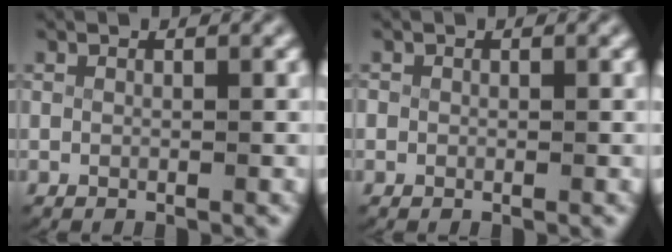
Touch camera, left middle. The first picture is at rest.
{"total": 0.7, "force": [0.0, 0.7, 0.2], "torque": [-0.012, -0.006, 0.002]}